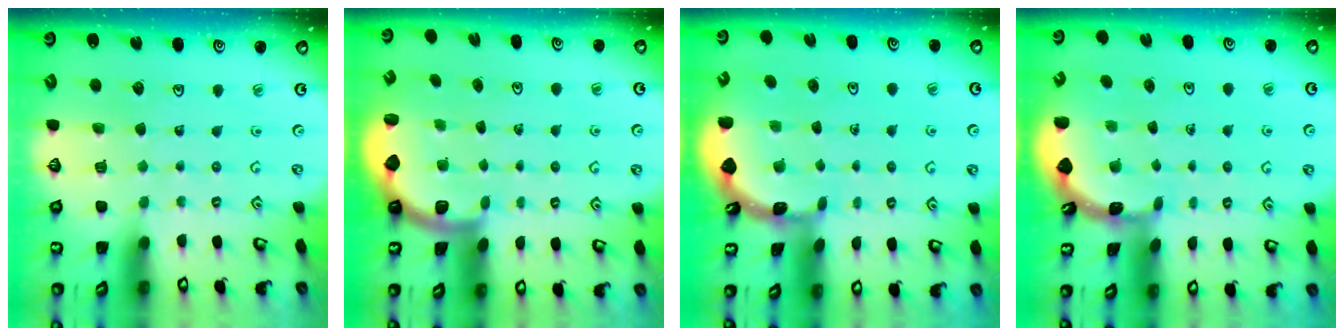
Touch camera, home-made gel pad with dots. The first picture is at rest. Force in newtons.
{"total": 1.9, "press": 1.8, "slide": 0.5}
{"total": 1.8, "press": 1.8, "slide": 0.1}
{"total": 1.8, "press": 1.8, "slide": 0.1}